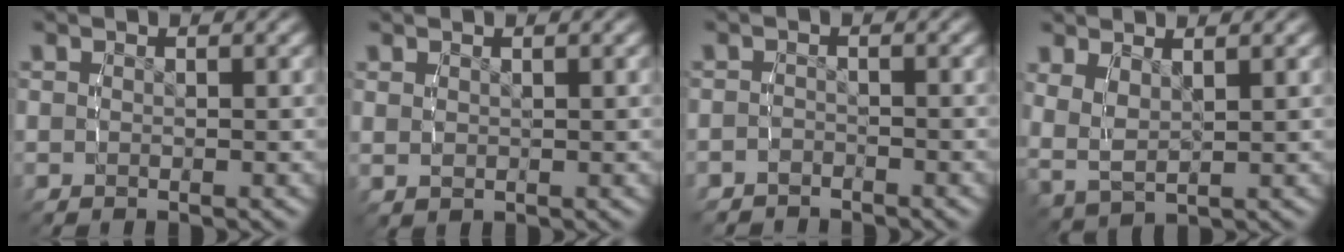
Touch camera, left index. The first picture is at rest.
{"total": 0.8, "force": [0.5, 0.2, 0.6], "torque": [-0.013, -0.002, 0.019]}
{"total": 2.1, "force": [-2.0, 0.4, -0.4], "torque": [0.001, -0.012, -0.030]}
{"total": 4.8, "force": [1.6, 3.7, 2.7], "torque": [-0.090, -0.013, 0.035]}